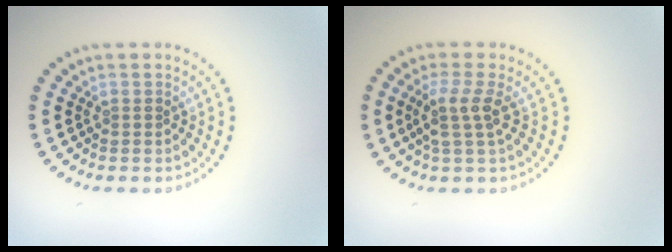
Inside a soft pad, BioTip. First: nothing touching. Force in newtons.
{"total": 2.5, "press": 1.9, "slide": 1.7}